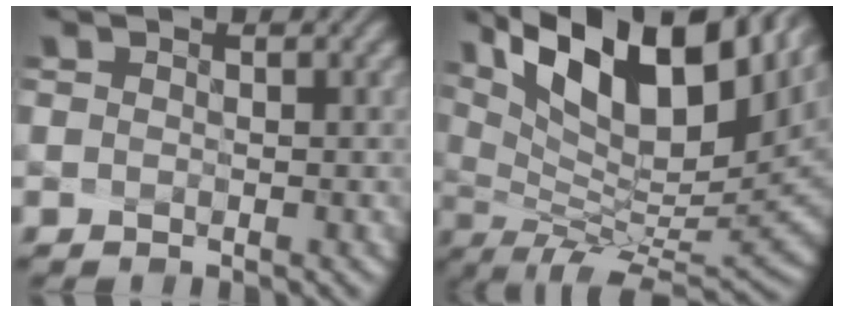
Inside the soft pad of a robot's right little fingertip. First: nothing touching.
{"total": 14.0, "force": [6.9, 4.1, 11.4], "torque": [-0.207, 0.002, 0.142]}